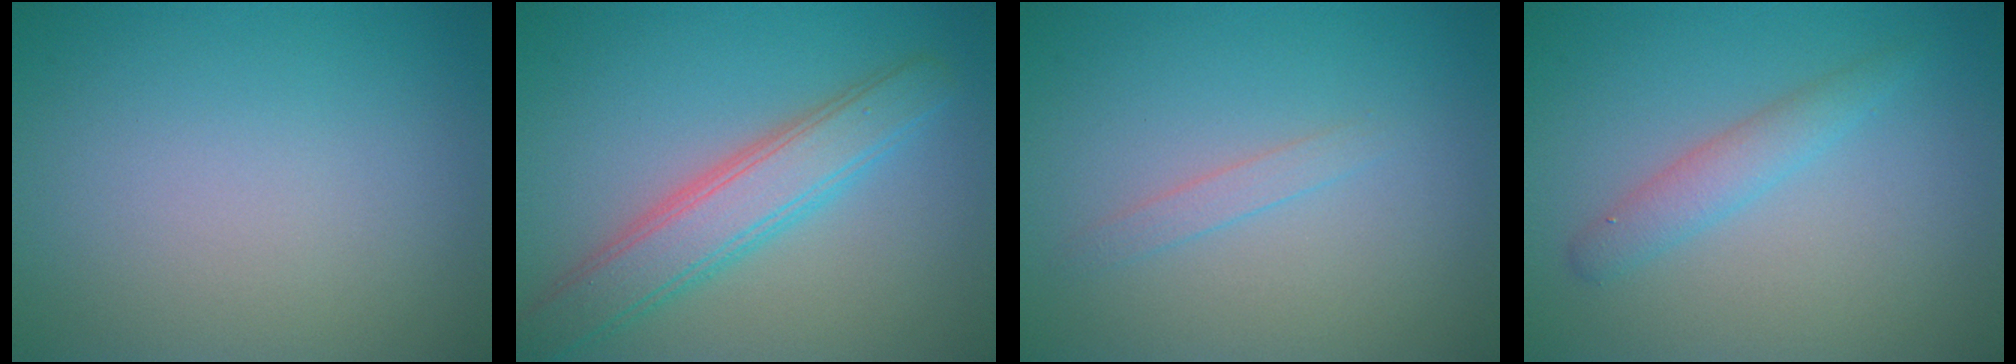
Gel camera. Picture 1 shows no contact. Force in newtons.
{"total": 5.0, "press": 5.0, "slide": 0.2}
{"total": 1.0, "press": 1.0, "slide": 0.0}
{"total": 2.1, "press": 2.1, "slide": 0.2}